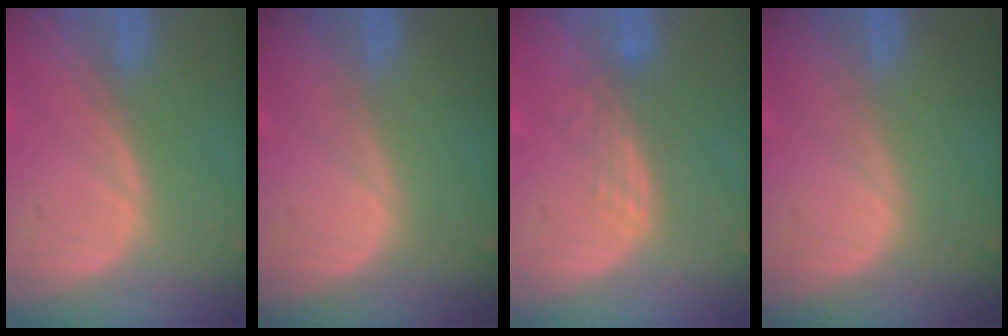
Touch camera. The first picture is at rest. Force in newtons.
{"total": 0.0}
{"total": 3.1, "press": 2.6, "slide": 1.7}
{"total": 0.0}